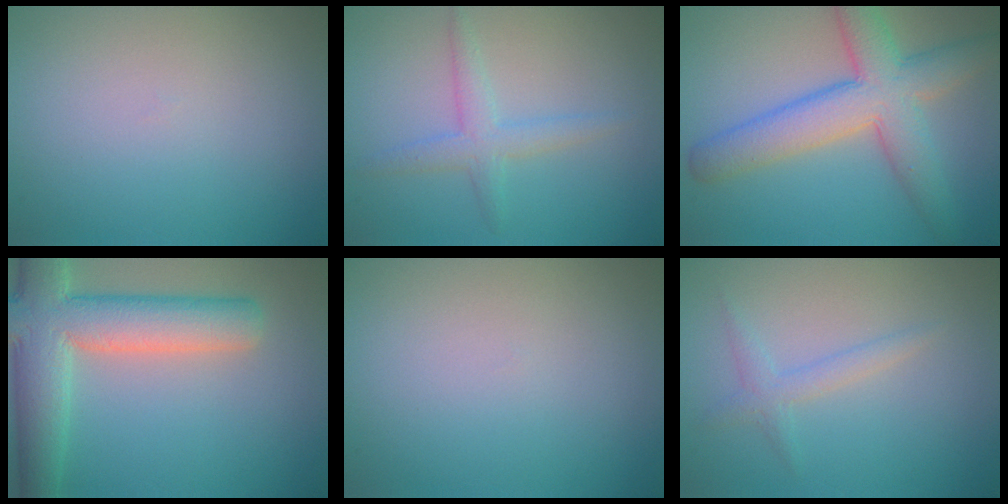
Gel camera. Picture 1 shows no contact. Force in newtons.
{"total": 2.2, "press": 2.2, "slide": 0.2}
{"total": 6.9, "press": 6.9, "slide": 0.2}
{"total": 8.4, "press": 8.4, "slide": 0.5}
{"total": 0.0}
{"total": 1.5, "press": 1.5, "slide": 0.1}